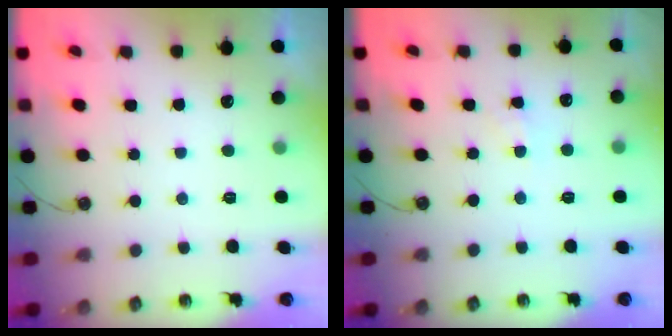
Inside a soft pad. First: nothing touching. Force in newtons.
{"total": 2.8, "press": 2.8, "slide": 0.5}